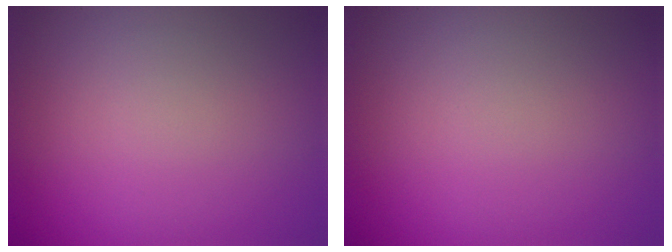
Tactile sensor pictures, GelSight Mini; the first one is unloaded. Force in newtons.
{"total": 0.0}